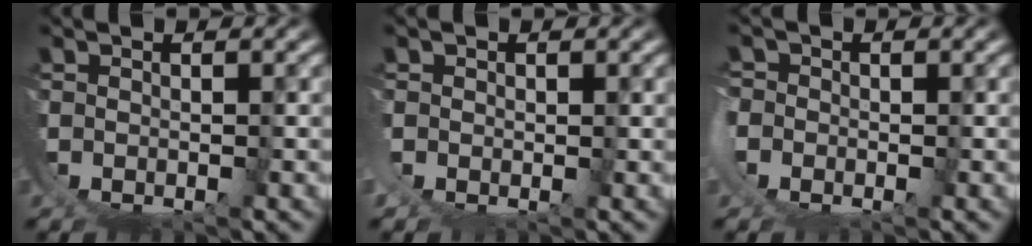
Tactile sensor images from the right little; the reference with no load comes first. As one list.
[{"total": 0.9, "force": [0.4, 0.7, 0.4], "torque": [-0.015, -0.003, 0.010]}, {"total": 0.6, "force": [-0.2, 0.3, 0.5], "torque": [-0.019, -0.001, -0.005]}]